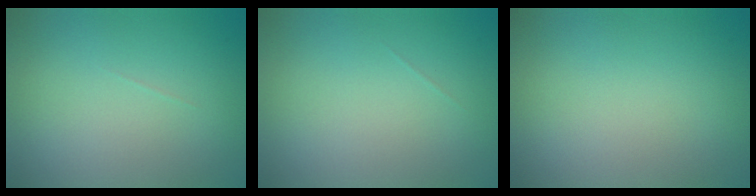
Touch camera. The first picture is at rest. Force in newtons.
{"total": 0.0}
{"total": 0.0}